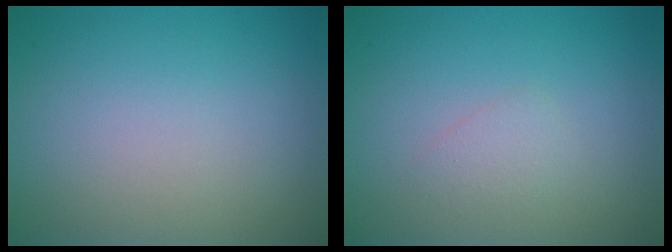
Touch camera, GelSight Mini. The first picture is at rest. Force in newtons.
{"total": 1.1, "press": 1.1, "slide": 0.0}